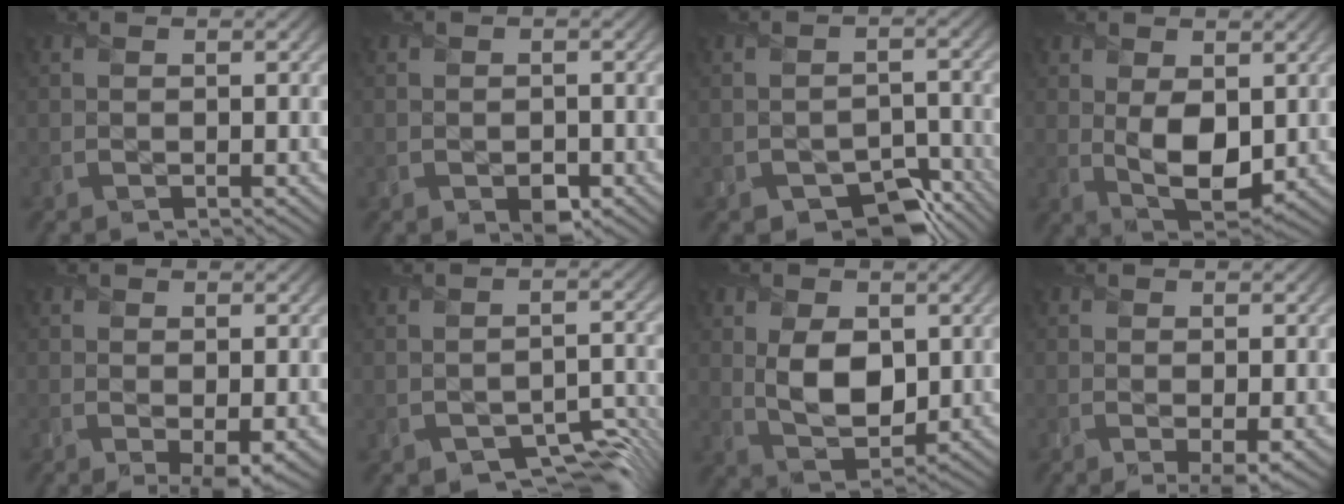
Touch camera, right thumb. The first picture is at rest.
{"total": 2.2, "force": [-0.9, 1.6, 1.2], "torque": [-0.021, -0.014, -0.014]}
{"total": 5.5, "force": [-3.7, 3.2, 2.5], "torque": [-0.030, -0.009, -0.060]}
{"total": 6.9, "force": [0.6, 4.2, 5.4], "torque": [-0.112, -0.013, 0.015]}
{"total": 3.0, "force": [-0.6, 1.1, 2.7], "torque": [-0.050, -0.014, -0.010]}
{"total": 5.2, "force": [-3.4, 2.7, 2.9], "torque": [-0.034, -0.018, -0.048]}
{"total": 7.3, "force": [1.1, 4.8, 5.4], "torque": [-0.108, -0.009, 0.021]}
{"total": 2.6, "force": [-0.6, 0.7, 2.4], "torque": [-0.045, -0.012, -0.010]}